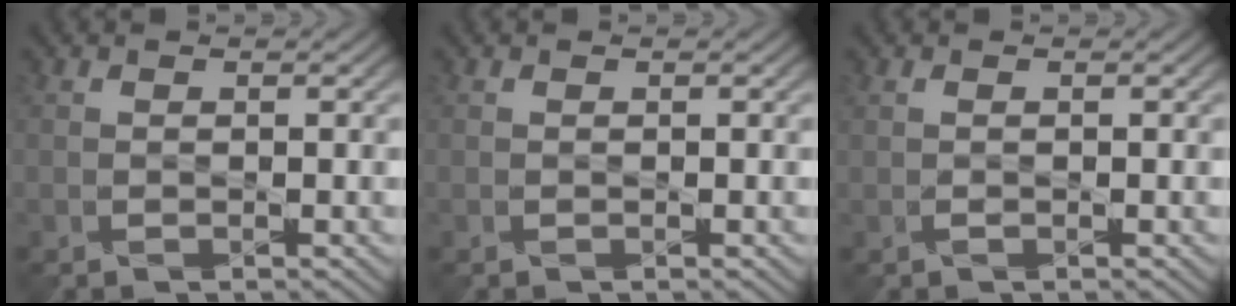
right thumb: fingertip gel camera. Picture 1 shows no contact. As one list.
[{"total": 0.0}, {"total": 0.5, "force": [0.0, 0.2, 0.5], "torque": [-0.014, 0.002, 0.000]}]